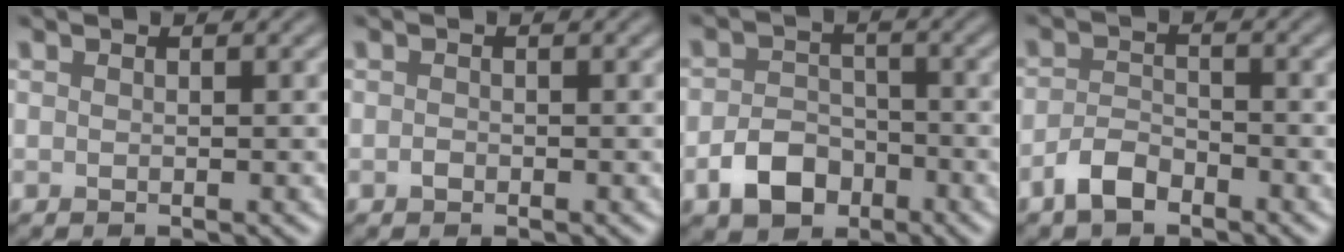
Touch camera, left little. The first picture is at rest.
{"total": 0.7, "force": [-0.5, 0.4, 0.3], "torque": [-0.004, -0.002, -0.012]}
{"total": 4.2, "force": [-2.3, 2.9, 2.0], "torque": [-0.033, 0.000, -0.045]}
{"total": 2.9, "force": [-2.2, 1.2, 1.4], "torque": [-0.027, 0.006, -0.049]}